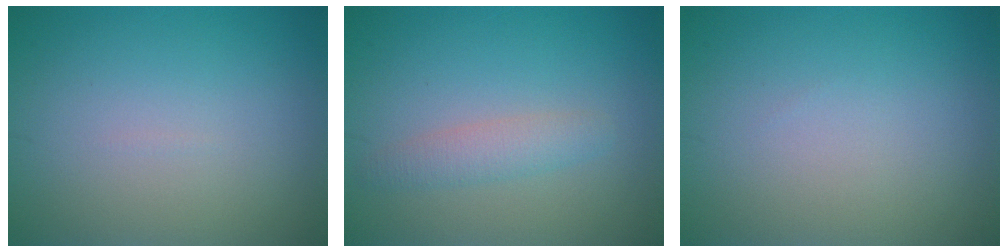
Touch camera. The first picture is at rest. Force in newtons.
{"total": 2.1, "press": 2.1, "slide": 0.1}
{"total": 0.0}